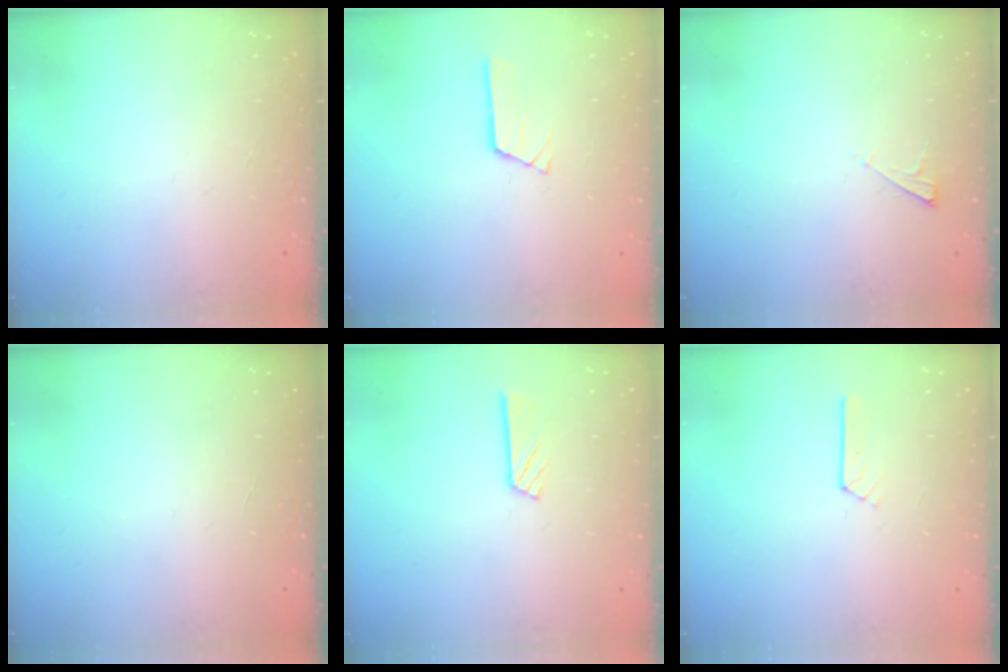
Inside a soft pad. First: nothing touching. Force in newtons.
{"total": 3.0, "press": 2.9, "slide": 0.4}
{"total": 2.3, "press": 2.2, "slide": 0.4}
{"total": 0.0}
{"total": 4.8, "press": 4.8, "slide": 0.3}
{"total": 2.6, "press": 2.6, "slide": 0.3}